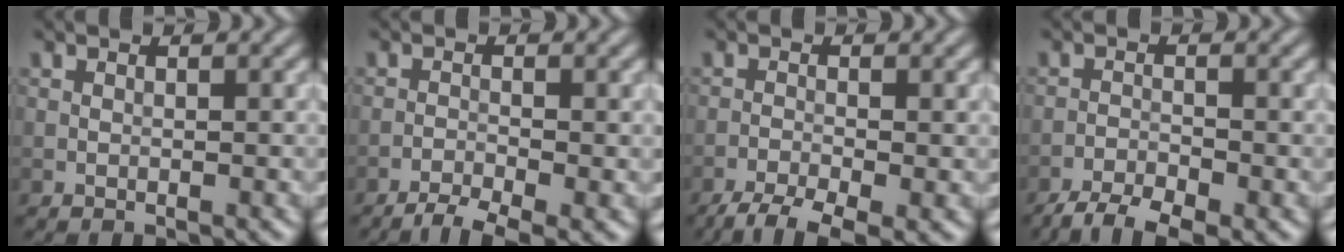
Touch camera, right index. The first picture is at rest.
{"total": 3.4, "force": [-2.5, 0.5, 2.2], "torque": [-0.046, -0.001, -0.049]}
{"total": 4.4, "force": [-3.2, 1.0, 2.9], "torque": [-0.056, -0.008, -0.061]}
{"total": 4.5, "force": [-3.5, 1.2, 2.6], "torque": [-0.049, -0.002, -0.066]}